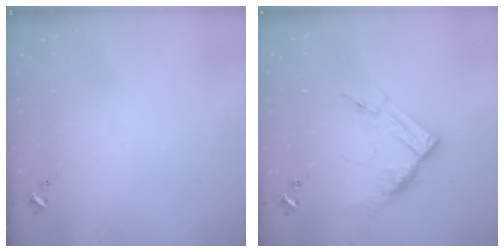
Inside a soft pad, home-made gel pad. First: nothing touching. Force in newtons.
{"total": 11.9, "press": 11.9, "slide": 0.6}